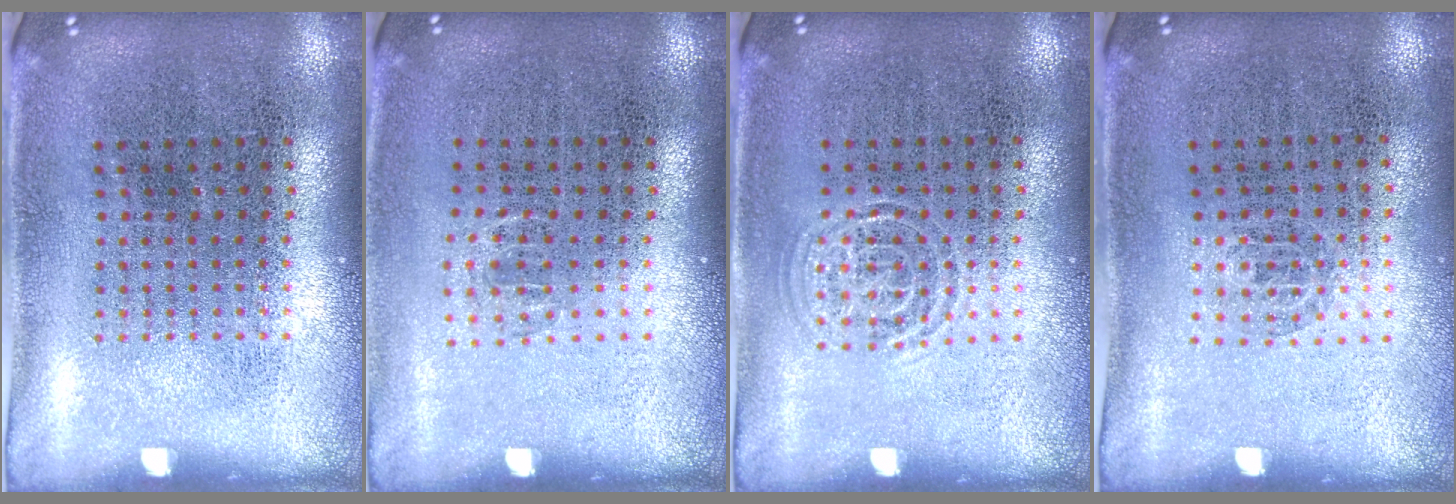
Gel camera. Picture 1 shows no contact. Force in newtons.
{"total": 0.5, "press": 0.5, "slide": 0.3}
{"total": 0.8, "press": 0.8, "slide": 0.0}
{"total": 0.5, "press": 0.3, "slide": 0.4}